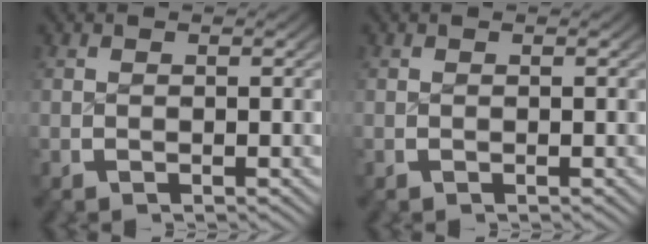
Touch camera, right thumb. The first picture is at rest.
{"total": 0.0}